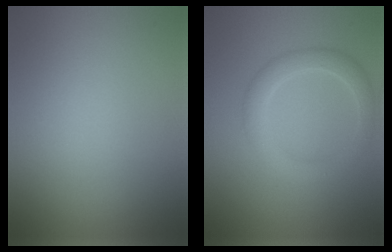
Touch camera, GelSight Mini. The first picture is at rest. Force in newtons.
{"total": 3.0, "press": 3.0, "slide": 0.2}